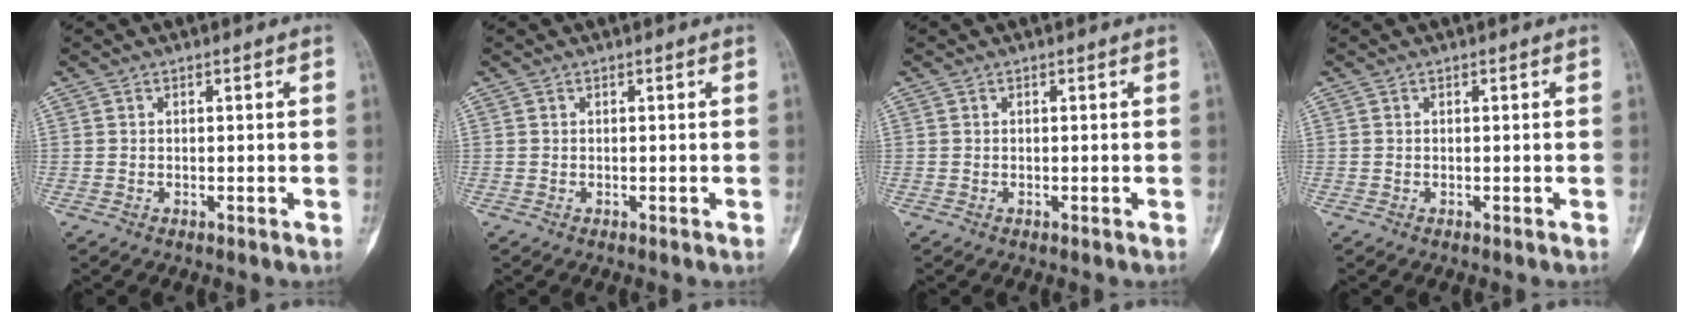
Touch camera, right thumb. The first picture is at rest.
{"total": 0.0}
{"total": 0.0}
{"total": 0.0}